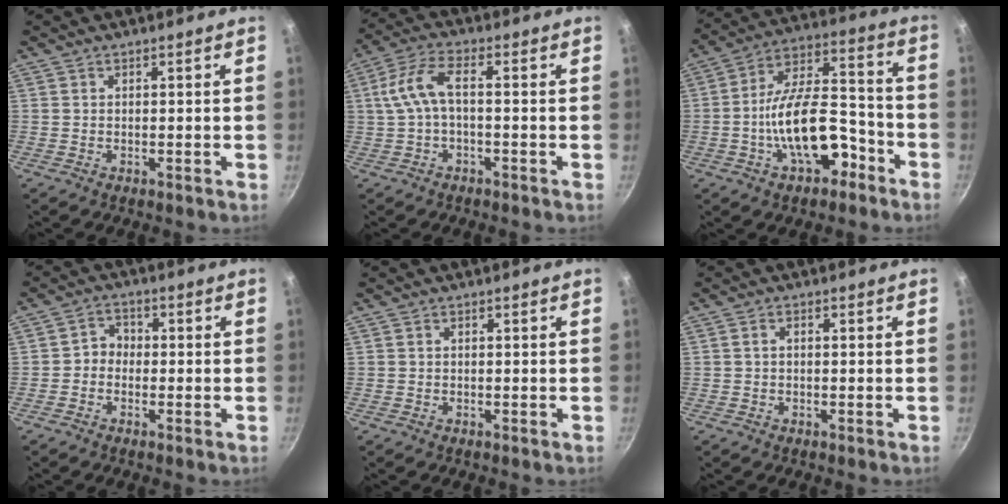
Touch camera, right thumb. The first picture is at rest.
{"total": 6.9, "force": [-0.8, 2.7, 6.3], "torque": [-0.146, 0.027, -0.020]}
{"total": 16.9, "force": [-6.5, 8.5, 13.0], "torque": [-0.181, 0.070, -0.107]}
{"total": 3.2, "force": [-0.9, 2.8, 1.4], "torque": [-0.005, 0.018, -0.026]}
{"total": 0.0}
{"total": 1.2, "force": [-0.1, 0.7, 1.0], "torque": [-0.022, 0.010, -0.002]}